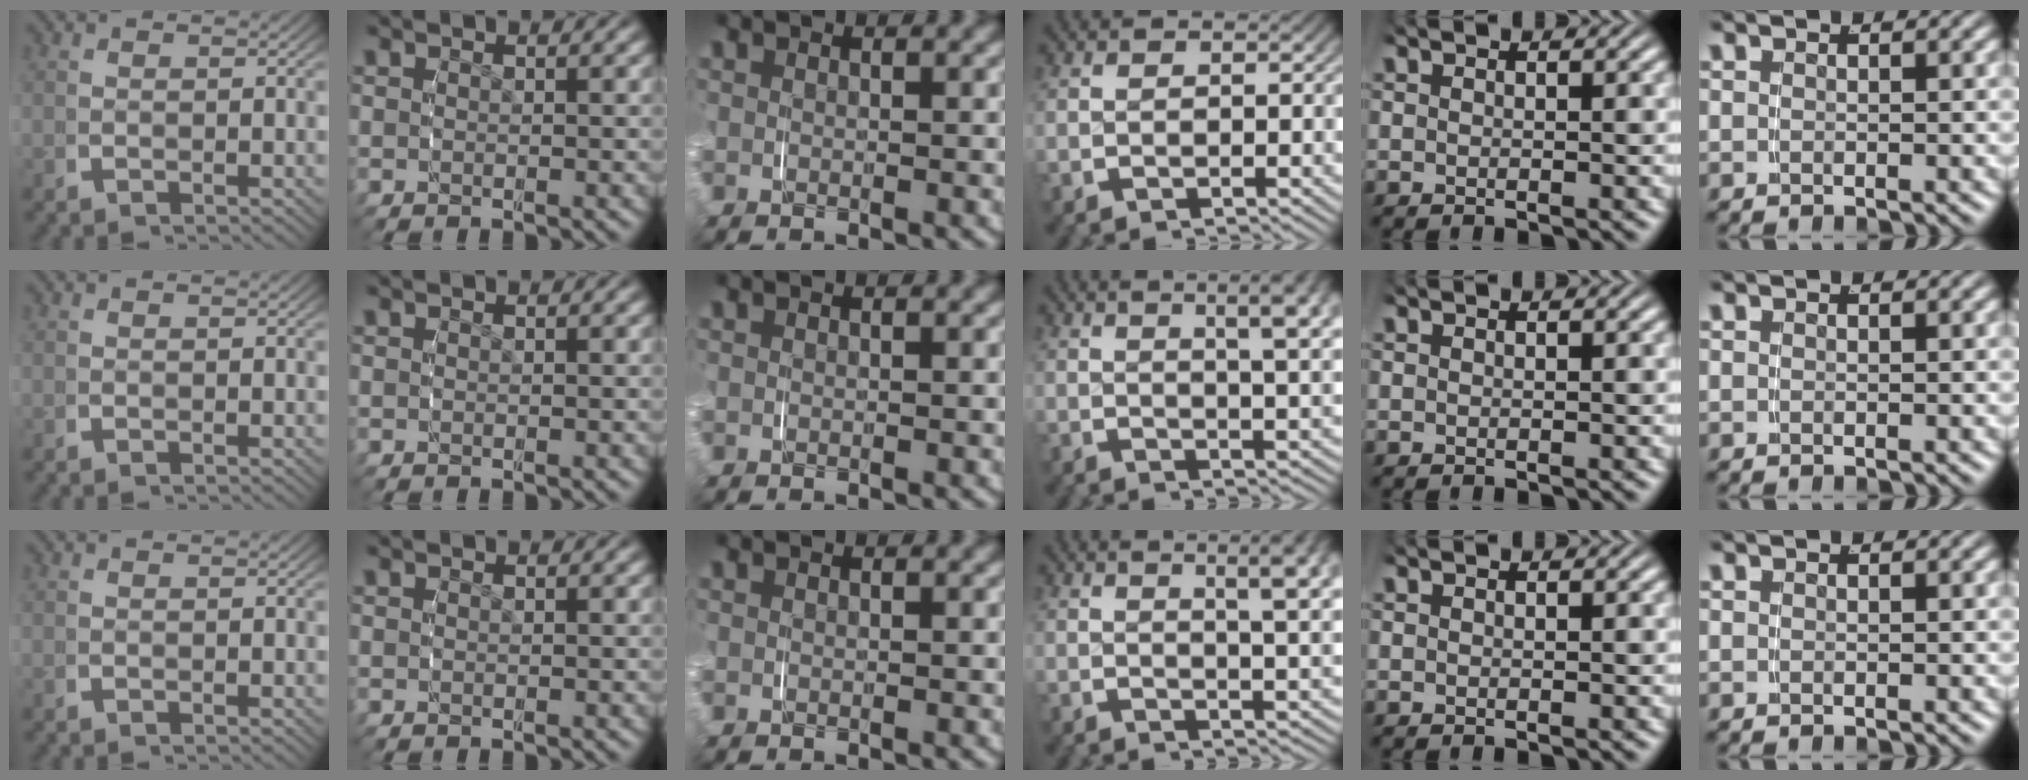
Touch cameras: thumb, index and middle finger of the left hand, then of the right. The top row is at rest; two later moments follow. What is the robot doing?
{"motion": "grasp_and_lifting", "object": "measuring cup"}